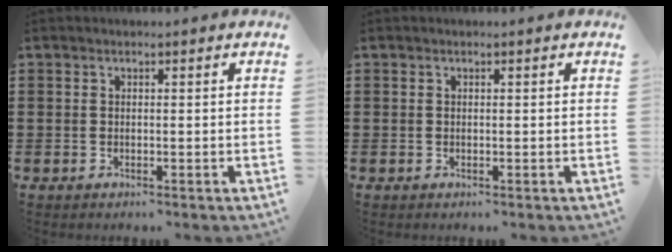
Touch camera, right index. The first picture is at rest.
{"total": 0.0}